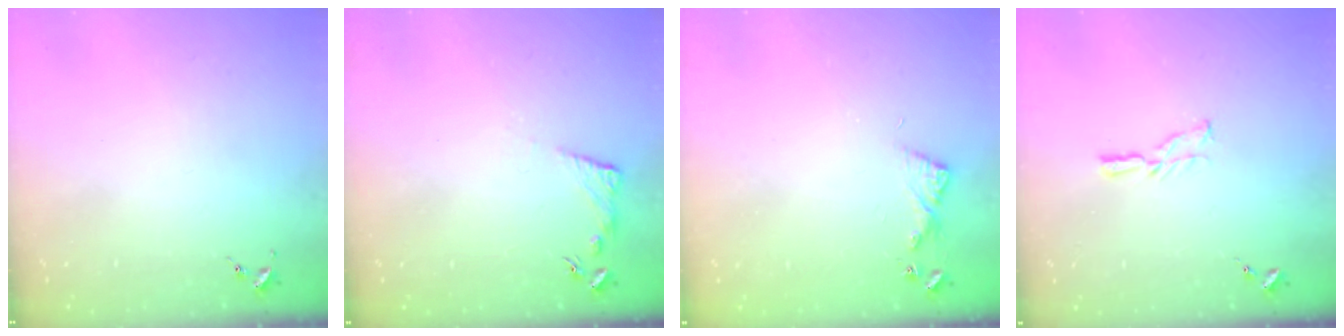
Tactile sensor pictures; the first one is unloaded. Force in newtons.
{"total": 6.0, "press": 6.0, "slide": 0.4}
{"total": 6.1, "press": 6.1, "slide": 0.6}
{"total": 5.7, "press": 5.7, "slide": 0.1}